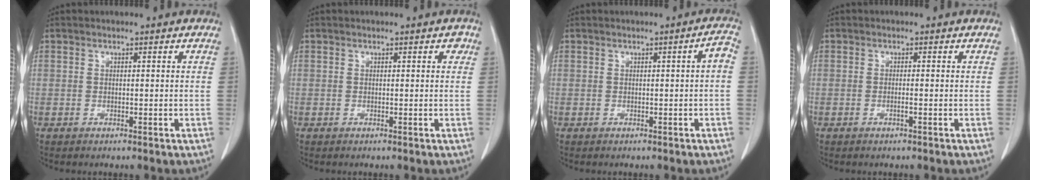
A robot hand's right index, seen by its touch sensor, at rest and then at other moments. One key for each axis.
{"total": 0.8, "fx": 0.4, "fy": 0.5, "fz": 0.5, "tx": -0.005, "ty": 0.006, "tz": 0.003}
{"total": 1.9, "fx": -0.3, "fy": 0.1, "fz": 1.9, "tx": -0.020, "ty": 0.003, "tz": -0.006}
{"total": 0.8, "fx": -0.3, "fy": -0.1, "fz": 0.7, "tx": -0.014, "ty": 0.000, "tz": -0.006}